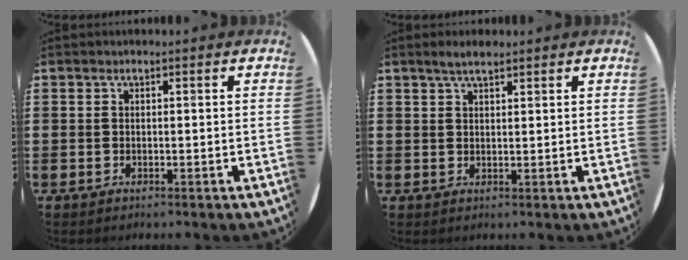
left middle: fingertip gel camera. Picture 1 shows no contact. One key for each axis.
{"total": 2.2, "fx": 1.9, "fy": 0.5, "fz": 1.1, "tx": -0.015, "ty": 0.003, "tz": 0.031}